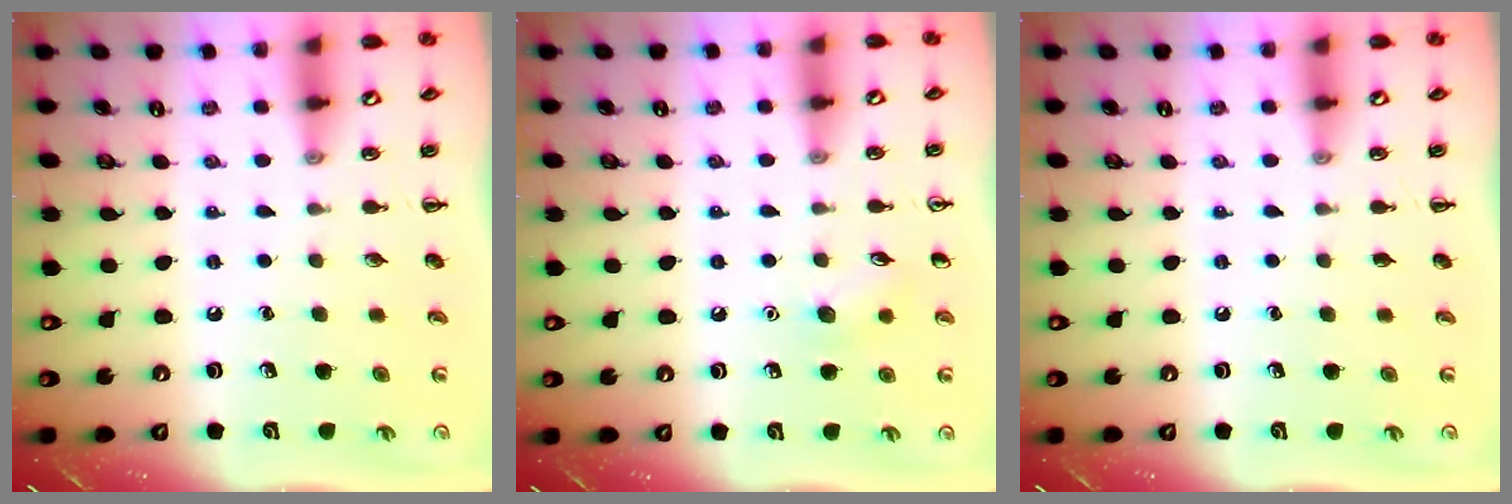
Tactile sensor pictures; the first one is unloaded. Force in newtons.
{"total": 5.9, "press": 5.6, "slide": 1.9}
{"total": 0.0}